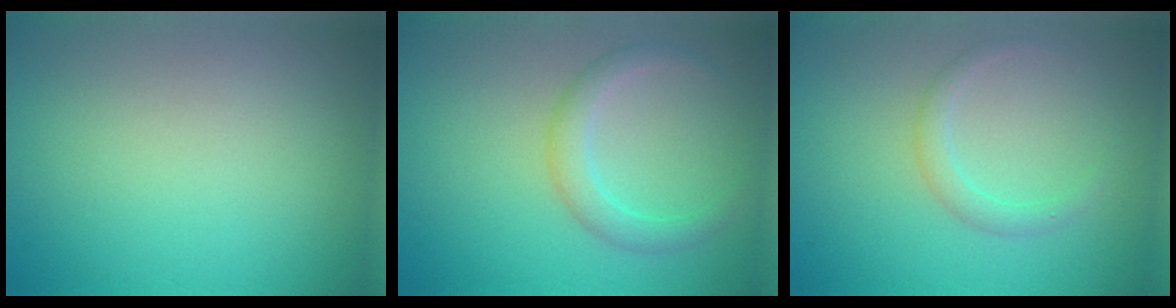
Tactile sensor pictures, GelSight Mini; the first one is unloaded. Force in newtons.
{"total": 2.4, "press": 2.4, "slide": 0.1}
{"total": 1.5, "press": 1.5, "slide": 0.1}